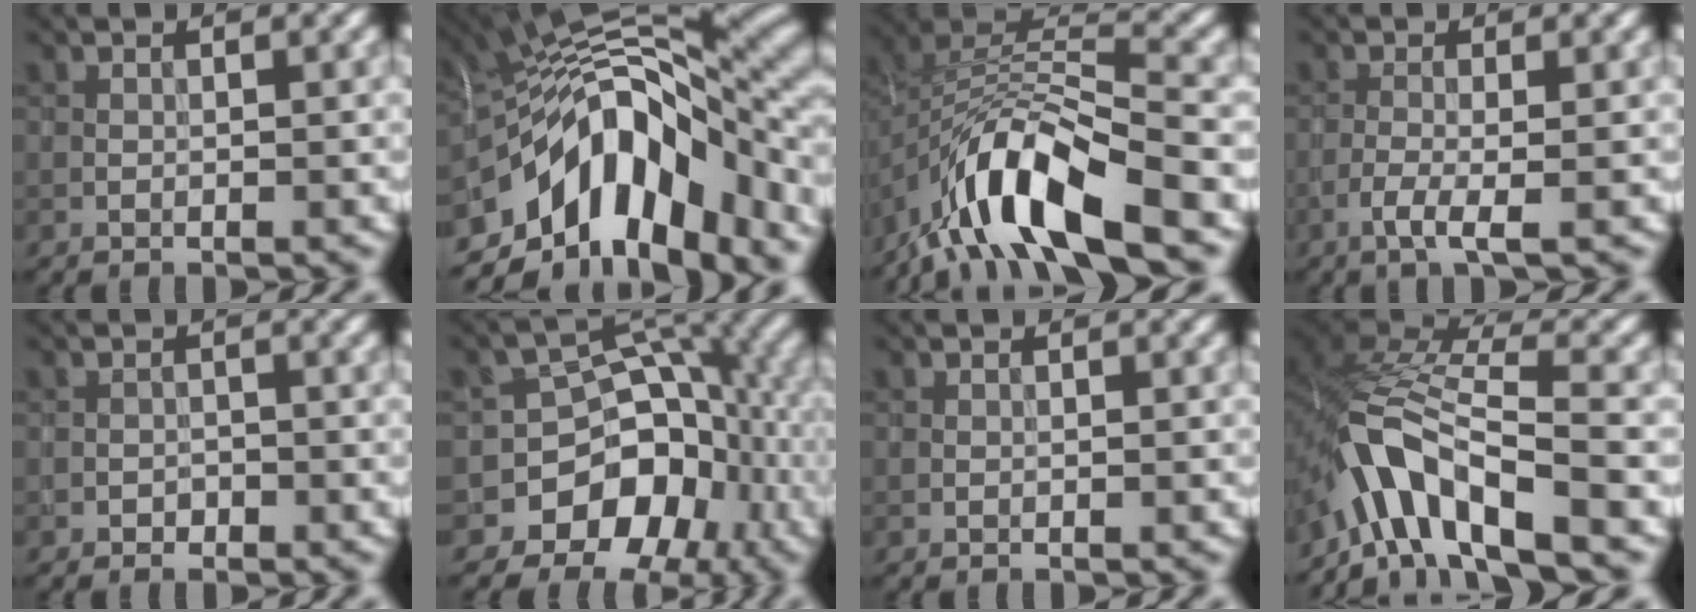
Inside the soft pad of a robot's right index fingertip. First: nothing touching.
{"total": 13.7, "force": [-5.1, 6.9, 10.7], "torque": [-0.153, 0.017, -0.092]}
{"total": 10.6, "force": [-6.5, 3.8, 7.4], "torque": [-0.132, 0.002, -0.129]}
{"total": 2.4, "force": [-1.0, 0.5, 2.2], "torque": [-0.043, 0.003, -0.027]}
{"total": 0.8, "force": [-0.5, 0.5, 0.2], "torque": [0.000, 0.000, -0.010]}
{"total": 9.0, "force": [-4.4, 7.2, 3.2], "torque": [-0.027, 0.022, -0.087]}
{"total": 0.0}
{"total": 9.2, "force": [-5.5, 3.1, 6.8], "torque": [-0.119, 0.007, -0.112]}